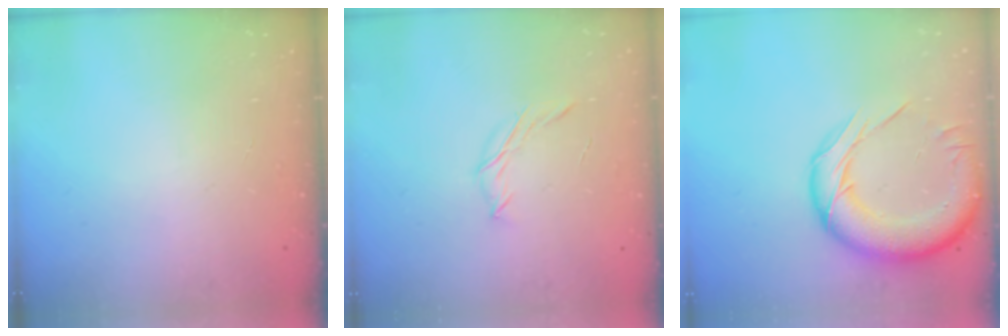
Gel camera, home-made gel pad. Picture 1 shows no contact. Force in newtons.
{"total": 4.7, "press": 4.6, "slide": 1.0}
{"total": 18.5, "press": 18.2, "slide": 3.6}